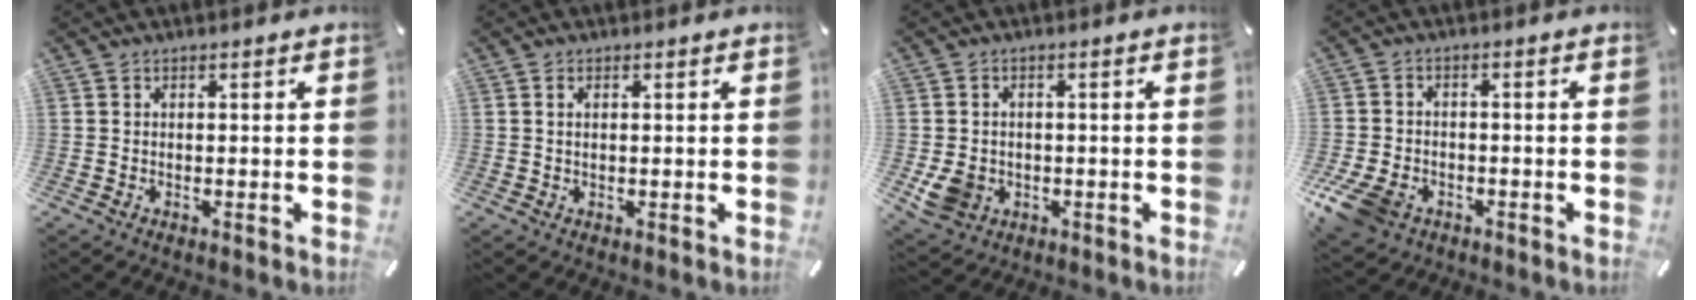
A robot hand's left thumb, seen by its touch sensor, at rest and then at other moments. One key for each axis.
{"total": 1.0, "fx": 0.3, "fy": 0.5, "fz": 0.8, "tx": -0.018, "ty": 0.003, "tz": 0.004}
{"total": 5.9, "fx": -1.0, "fy": 5.3, "fz": 2.5, "tx": -0.065, "ty": 0.004, "tz": -0.018}
{"total": 7.9, "fx": -4.3, "fy": 5.3, "fz": 4.0, "tx": -0.101, "ty": 0.014, "tz": -0.082}